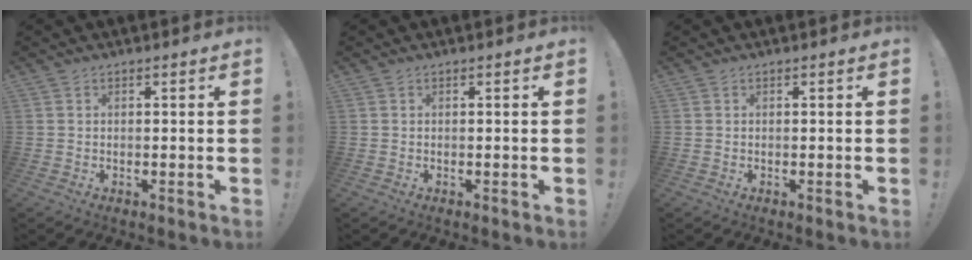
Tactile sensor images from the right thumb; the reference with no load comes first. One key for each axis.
{"total": 0.0}
{"total": 0.0}